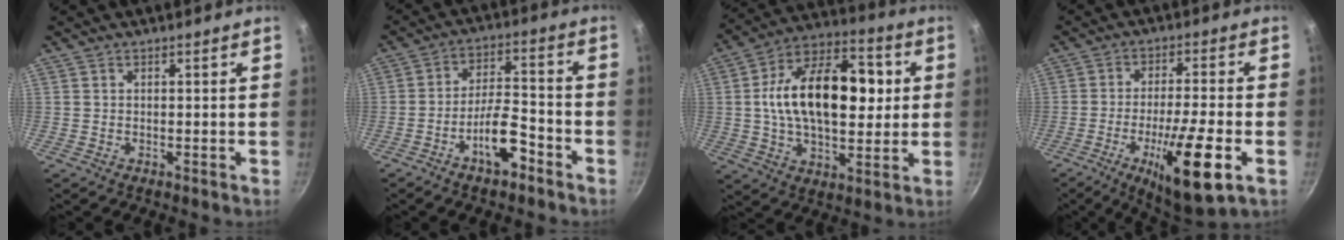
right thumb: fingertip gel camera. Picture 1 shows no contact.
{"total": 8.9, "force": [-5.0, 3.3, 6.6], "torque": [-0.104, 0.046, -0.083]}
{"total": 22.7, "force": [2.6, 13.5, 18.1], "torque": [-0.267, 0.020, 0.028]}
{"total": 15.8, "force": [-5.8, 3.1, 14.4], "torque": [-0.241, 0.015, -0.091]}